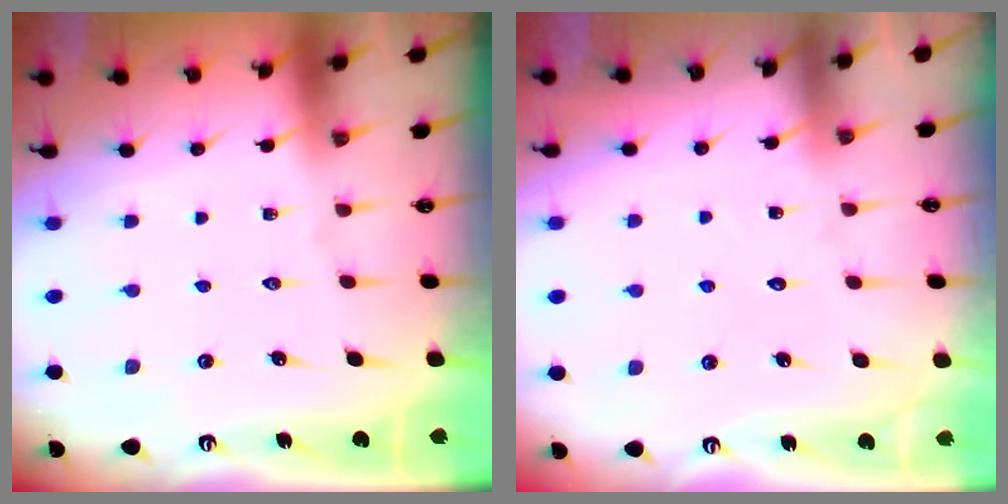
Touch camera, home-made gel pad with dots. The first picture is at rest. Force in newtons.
{"total": 5.7, "press": 5.7, "slide": 0.6}